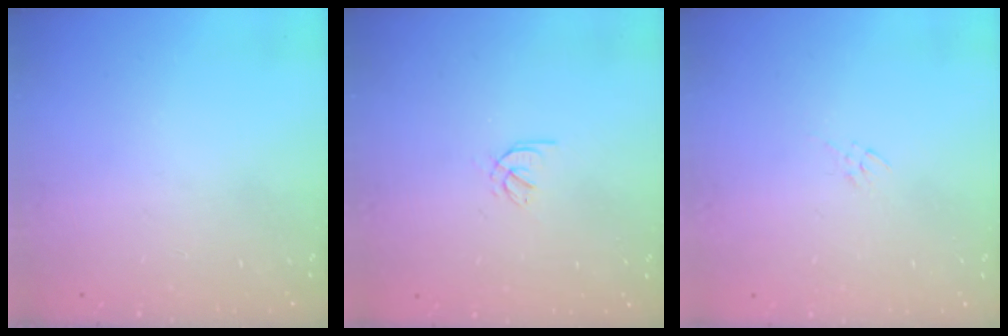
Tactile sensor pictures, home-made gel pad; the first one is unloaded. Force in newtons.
{"total": 2.0, "press": 1.9, "slide": 0.6}
{"total": 2.7, "press": 2.5, "slide": 0.9}